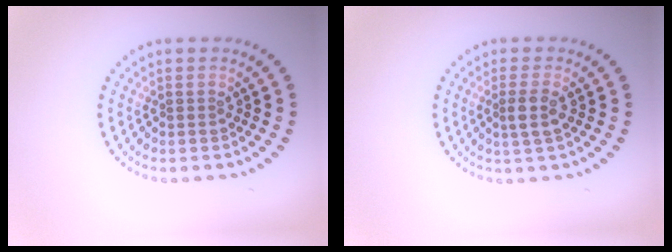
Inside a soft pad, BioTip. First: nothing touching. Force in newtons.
{"total": 2.0, "press": 1.7, "slide": 1.1}